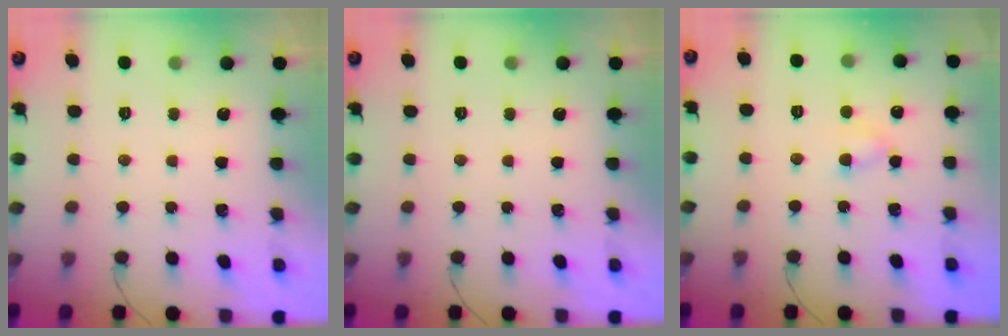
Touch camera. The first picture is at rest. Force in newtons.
{"total": 0.0}
{"total": 3.3, "press": 3.1, "slide": 1.3}